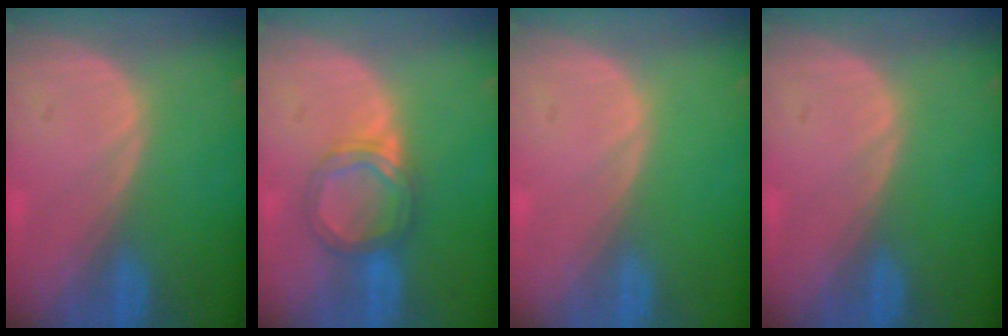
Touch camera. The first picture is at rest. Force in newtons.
{"total": 5.3, "press": 5.0, "slide": 1.9}
{"total": 0.0}
{"total": 0.0}